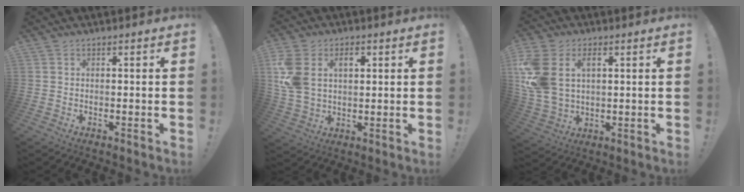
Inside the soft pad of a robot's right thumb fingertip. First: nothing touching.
{"total": 11.0, "force": [3.9, 7.6, 6.9], "torque": [-0.137, -0.006, 0.073]}
{"total": 13.3, "force": [4.1, 9.3, 8.6], "torque": [-0.190, -0.014, 0.078]}